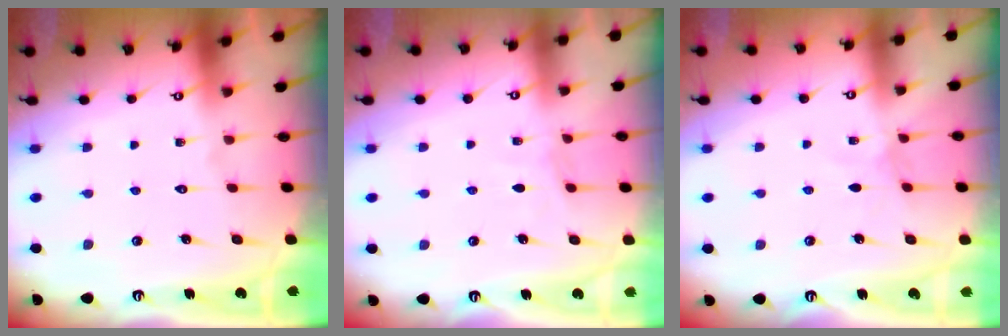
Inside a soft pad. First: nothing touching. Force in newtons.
{"total": 2.6, "press": 2.6, "slide": 0.3}
{"total": 2.3, "press": 2.3, "slide": 0.4}